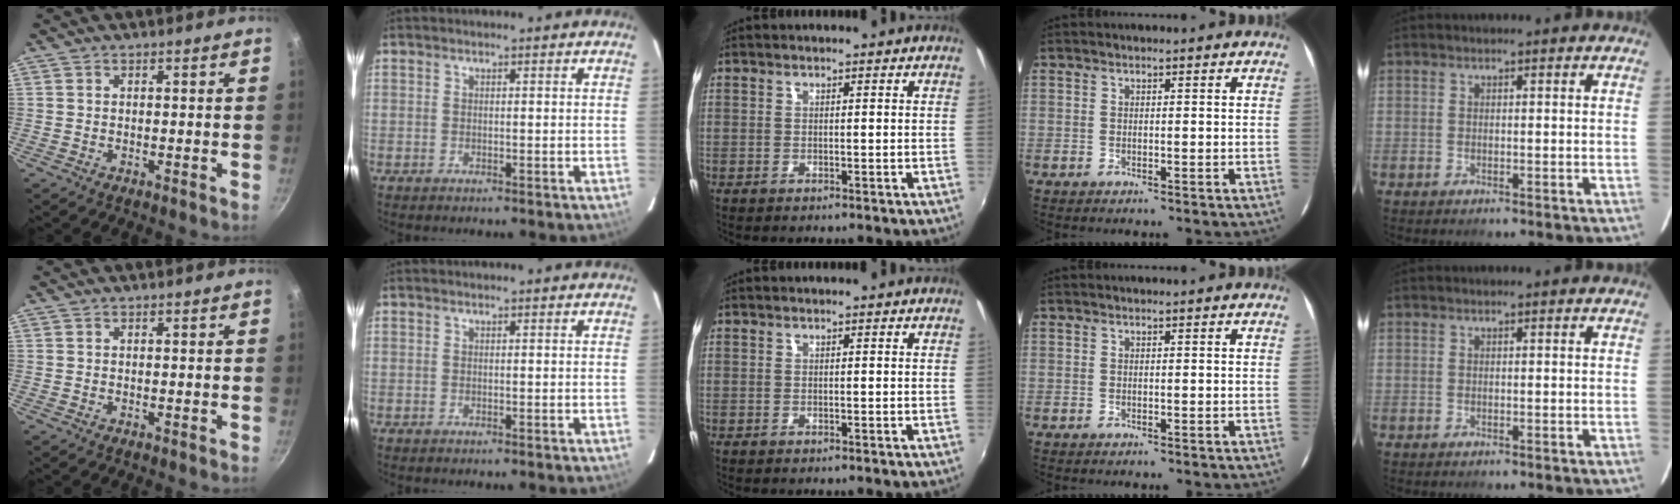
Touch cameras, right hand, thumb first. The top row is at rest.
{}